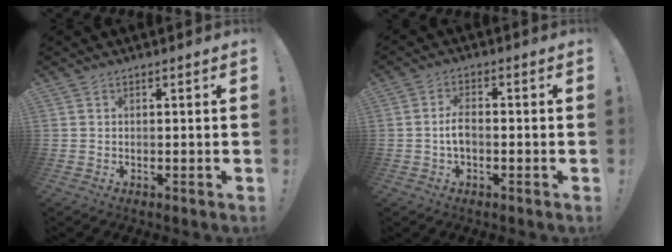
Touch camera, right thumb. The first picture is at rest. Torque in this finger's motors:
{"motor_torque": [-0.01, 0.11, 0.48, -0.16, 0.11]}